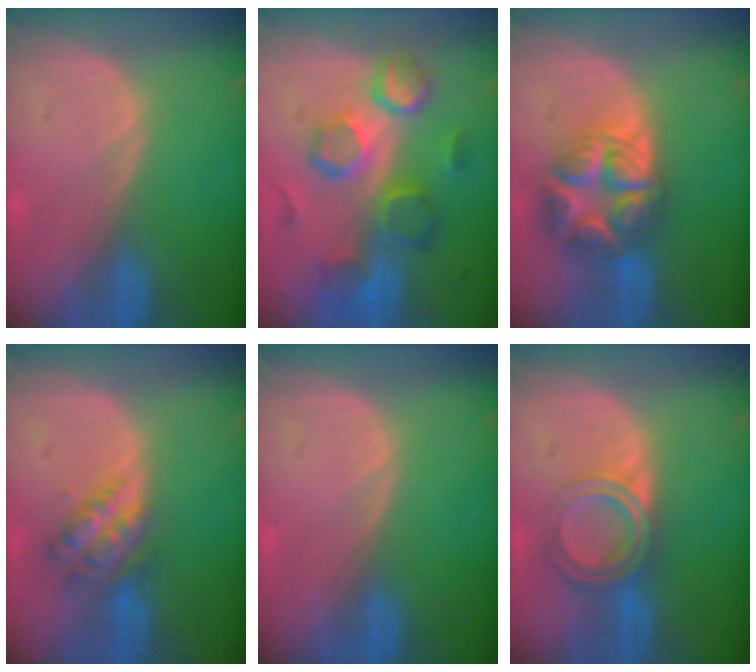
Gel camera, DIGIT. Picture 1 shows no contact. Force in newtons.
{"total": 10.3, "press": 9.4, "slide": 4.1}
{"total": 8.9, "press": 8.9, "slide": 0.5}
{"total": 6.1, "press": 5.4, "slide": 3.0}
{"total": 0.0}
{"total": 6.4, "press": 5.4, "slide": 3.4}